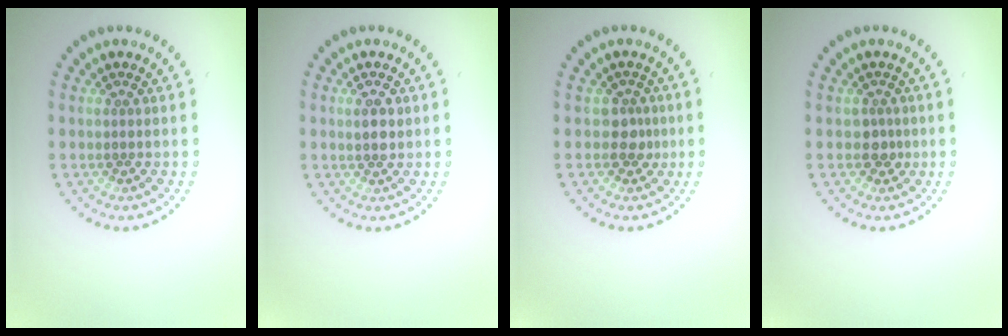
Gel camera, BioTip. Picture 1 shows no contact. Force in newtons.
{"total": 1.6, "press": 1.6, "slide": 0.2}
{"total": 1.7, "press": 1.3, "slide": 1.2}
{"total": 1.3, "press": 1.0, "slide": 0.8}